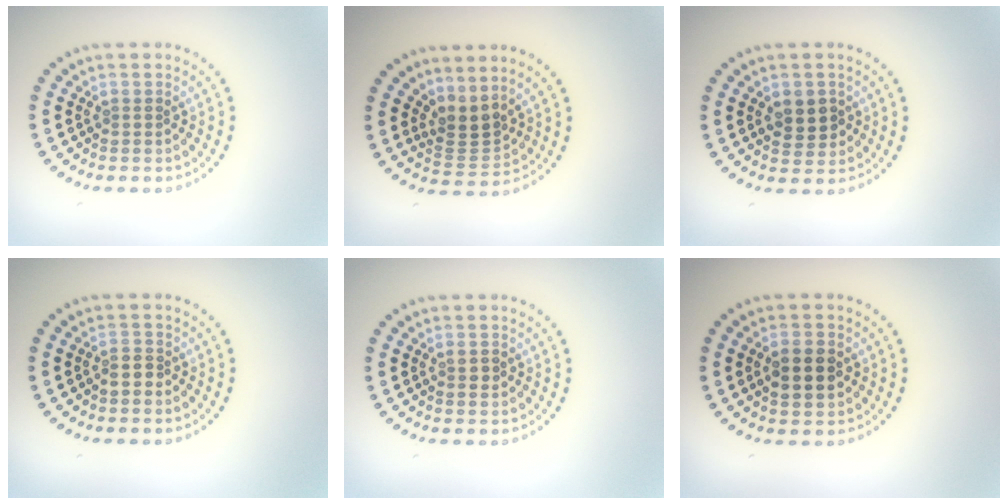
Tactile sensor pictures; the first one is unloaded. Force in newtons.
{"total": 2.6, "press": 1.9, "slide": 1.8}
{"total": 2.8, "press": 2.8, "slide": 0.4}
{"total": 1.4, "press": 1.2, "slide": 0.8}
{"total": 1.2, "press": 1.2, "slide": 0.2}
{"total": 3.8, "press": 3.7, "slide": 0.3}